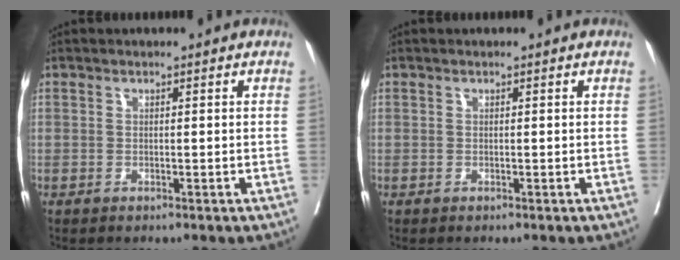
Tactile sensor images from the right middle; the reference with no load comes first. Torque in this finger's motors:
{"motor_torque": [0.00, 0.00, 0.00, 0.00]}